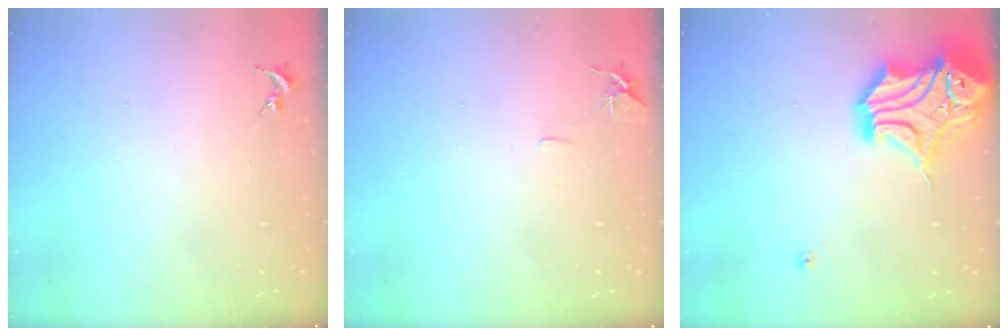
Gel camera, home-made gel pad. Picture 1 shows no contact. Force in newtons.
{"total": 6.5, "press": 6.4, "slide": 0.7}
{"total": 19.9, "press": 19.7, "slide": 3.3}